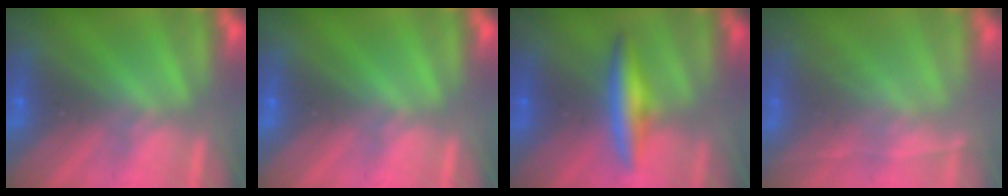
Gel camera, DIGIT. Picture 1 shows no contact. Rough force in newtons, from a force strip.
{"total": 0.0}
{"total": 2.6}
{"total": 1.8}